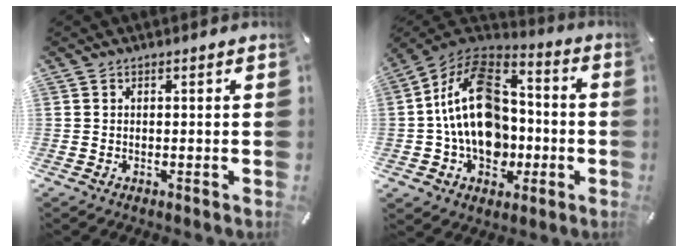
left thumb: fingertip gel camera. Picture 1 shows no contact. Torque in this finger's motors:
{"motor_torque": [1.85, 3.16, 1.48, -0.71, 0.35]}